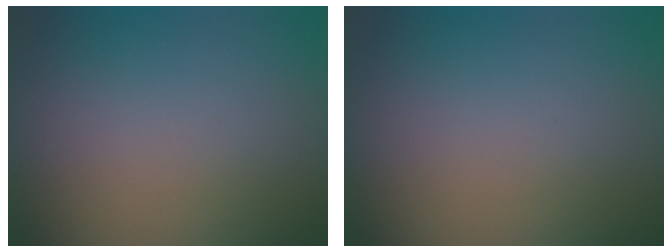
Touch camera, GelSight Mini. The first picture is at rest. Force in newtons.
{"total": 0.0}